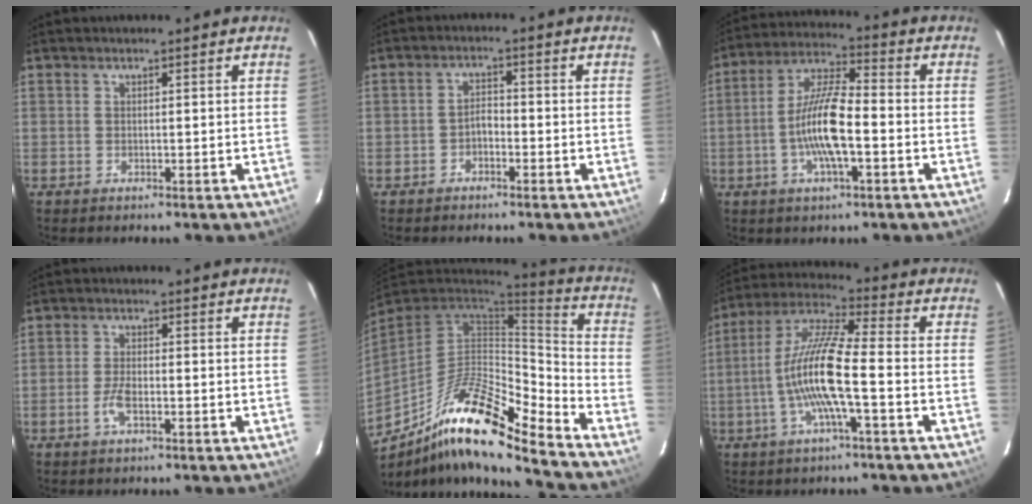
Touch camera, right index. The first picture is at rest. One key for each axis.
{"total": 2.7, "fx": -1.7, "fy": 1.5, "fz": 1.5, "tx": -0.029, "ty": 0.010, "tz": -0.029}
{"total": 12.1, "fx": -3.2, "fy": 3.1, "fz": 11.2, "tx": -0.229, "ty": 0.006, "tz": -0.063}
{"total": 3.9, "fx": -1.7, "fy": 1.4, "fz": 3.3, "tx": -0.071, "ty": 0.001, "tz": -0.033}
{"total": 21.6, "fx": -14.8, "fy": 4.5, "fz": 15.0, "tx": -0.270, "ty": -0.016, "tz": -0.266}
{"total": 13.2, "fx": -3.3, "fy": 1.2, "fz": 12.7, "tx": -0.250, "ty": 0.004, "tz": -0.066}